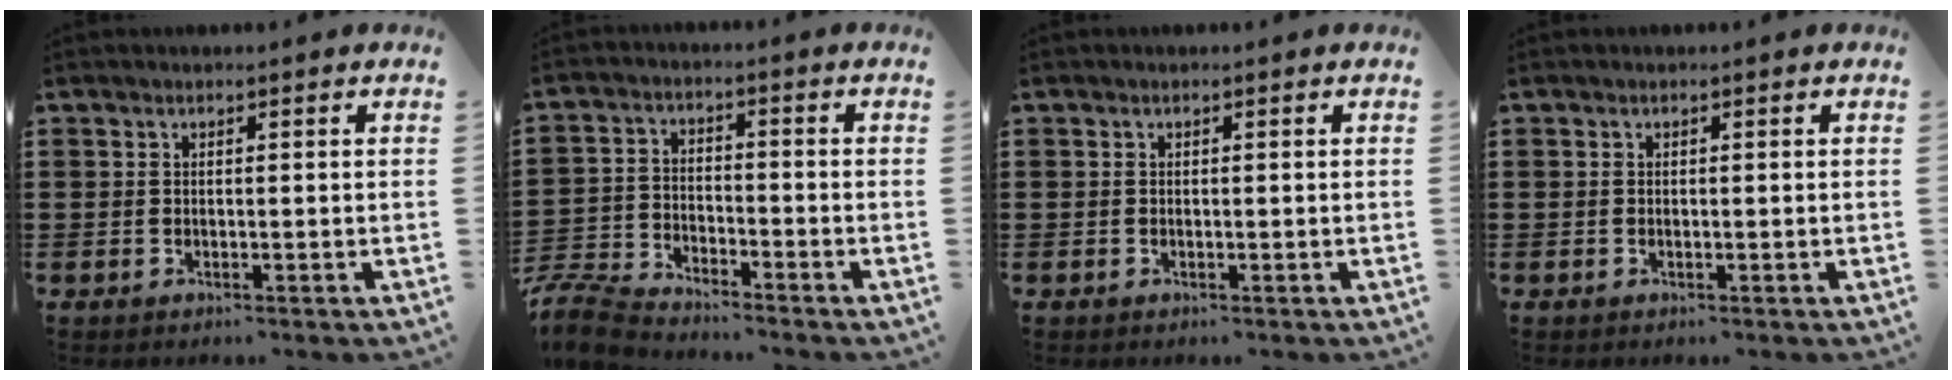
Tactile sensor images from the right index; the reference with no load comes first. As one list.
[{"total": 6.5, "force": [-6.3, 0.8, 1.2], "torque": [-0.048, -0.001, -0.132]}, {"total": 0.0}, {"total": 0.0}]